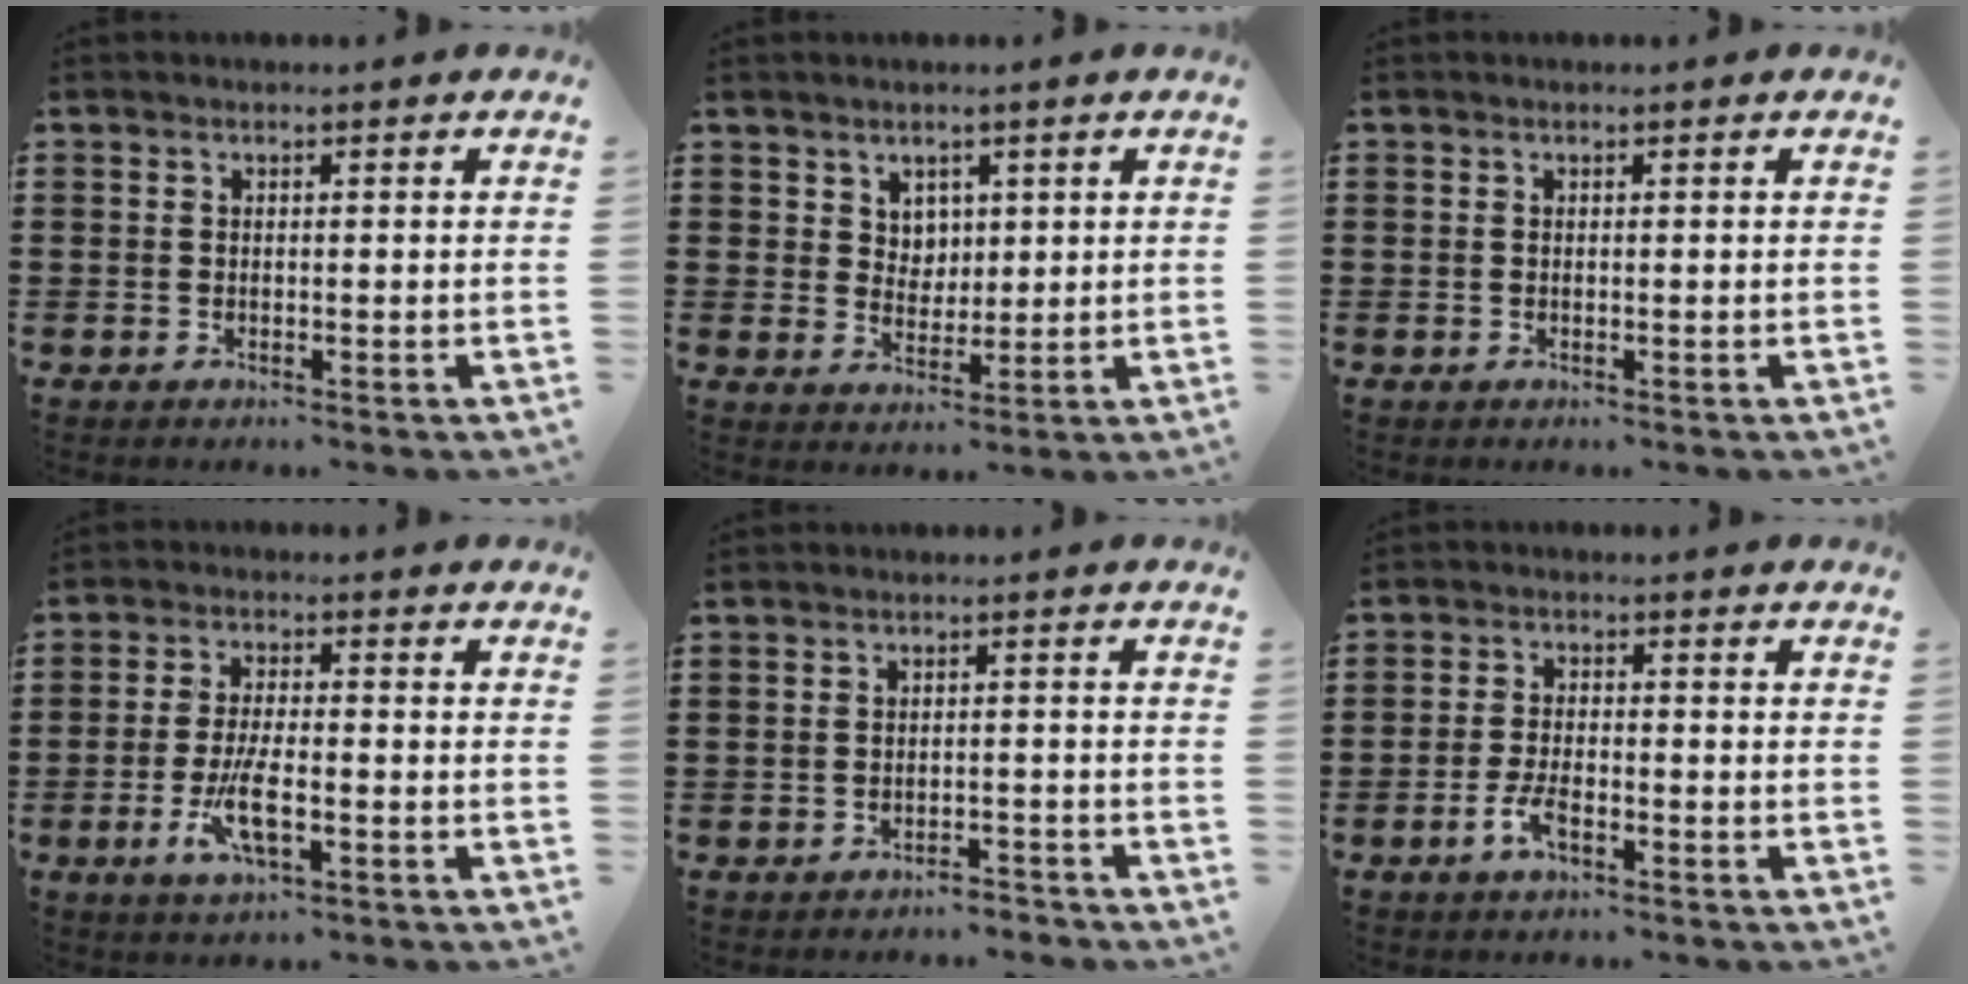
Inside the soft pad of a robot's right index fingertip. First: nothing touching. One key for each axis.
{"total": 3.8, "fx": 2.2, "fy": 3.1, "fz": 0.6, "tx": -0.025, "ty": 0.010, "tz": 0.041}
{"total": 0.0}
{"total": 6.5, "fx": -2.3, "fy": 1.9, "fz": 5.8, "tx": -0.129, "ty": -0.013, "tz": -0.046}
{"total": 2.3, "fx": -2.2, "fy": 0.2, "fz": 0.2, "tx": -0.010, "ty": 0.001, "tz": -0.047}
{"total": 2.8, "fx": -1.6, "fy": 0.8, "fz": 2.1, "tx": -0.051, "ty": -0.004, "tz": -0.033}